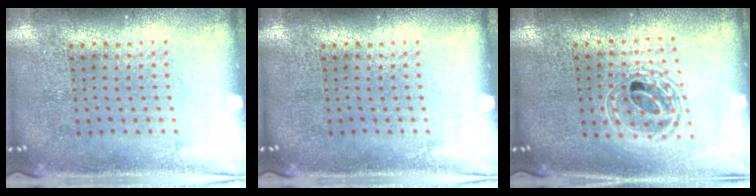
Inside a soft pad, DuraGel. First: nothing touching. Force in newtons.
{"total": 0.0}
{"total": 1.6, "press": 1.4, "slide": 0.8}